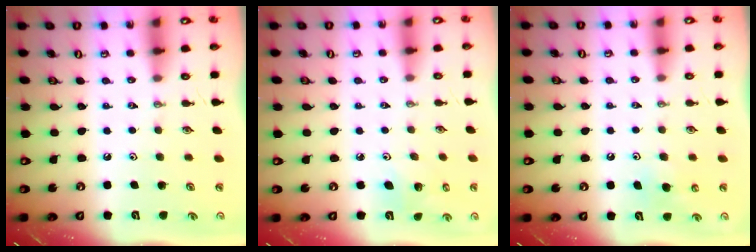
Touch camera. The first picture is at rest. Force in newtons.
{"total": 5.5, "press": 5.3, "slide": 1.6}
{"total": 6.9, "press": 6.9, "slide": 0.9}